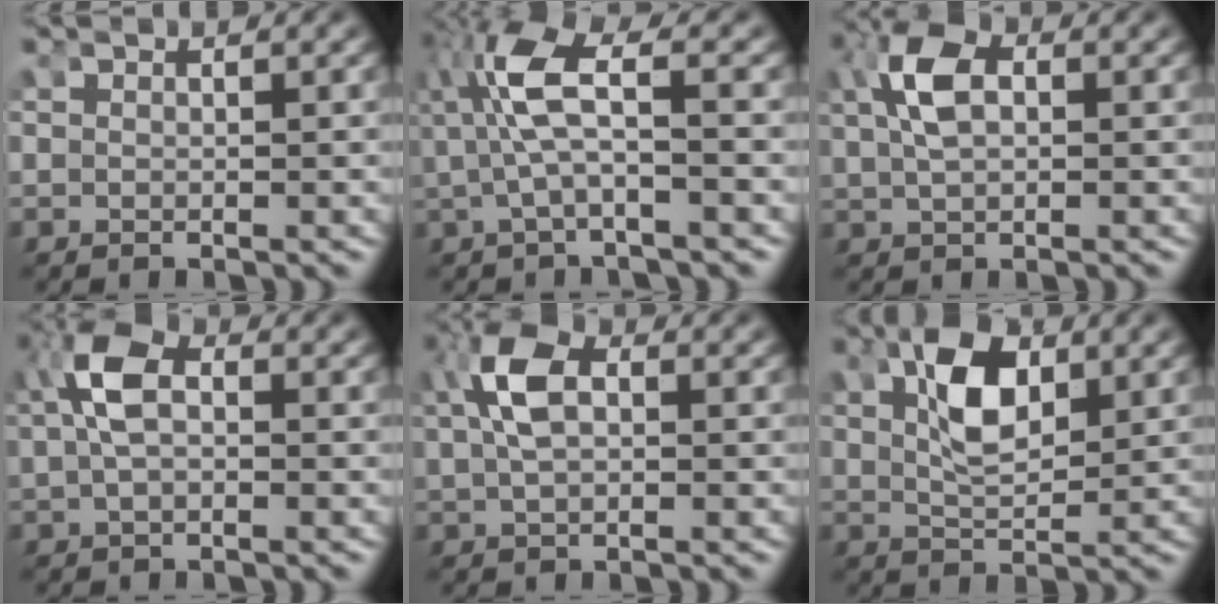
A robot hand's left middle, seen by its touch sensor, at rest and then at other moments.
{"total": 5.4, "force": [0.4, 2.4, 4.8], "torque": [-0.118, 0.008, 0.000]}
{"total": 5.1, "force": [1.0, 3.0, 3.9], "torque": [-0.089, 0.004, 0.016]}
{"total": 5.8, "force": [0.8, 3.6, 4.5], "torque": [-0.102, 0.006, 0.008]}
{"total": 5.7, "force": [1.1, 3.4, 4.4], "torque": [-0.101, 0.005, 0.017]}
{"total": 5.6, "force": [1.4, 2.9, 4.5], "torque": [-0.089, -0.006, 0.022]}